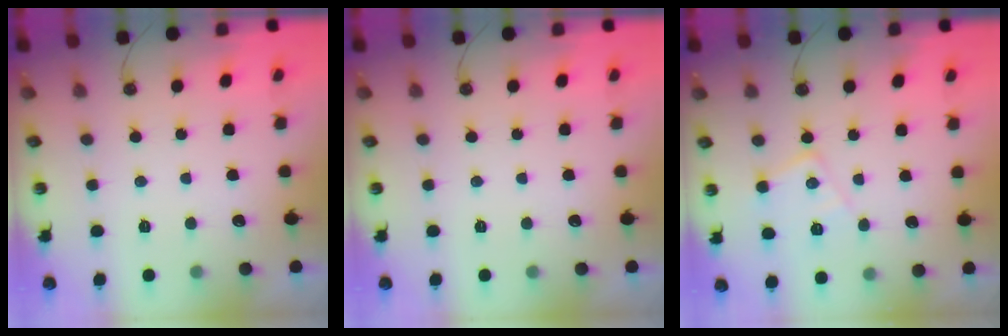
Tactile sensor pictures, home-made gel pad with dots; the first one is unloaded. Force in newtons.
{"total": 0.0}
{"total": 10.6, "press": 10.6, "slide": 0.7}